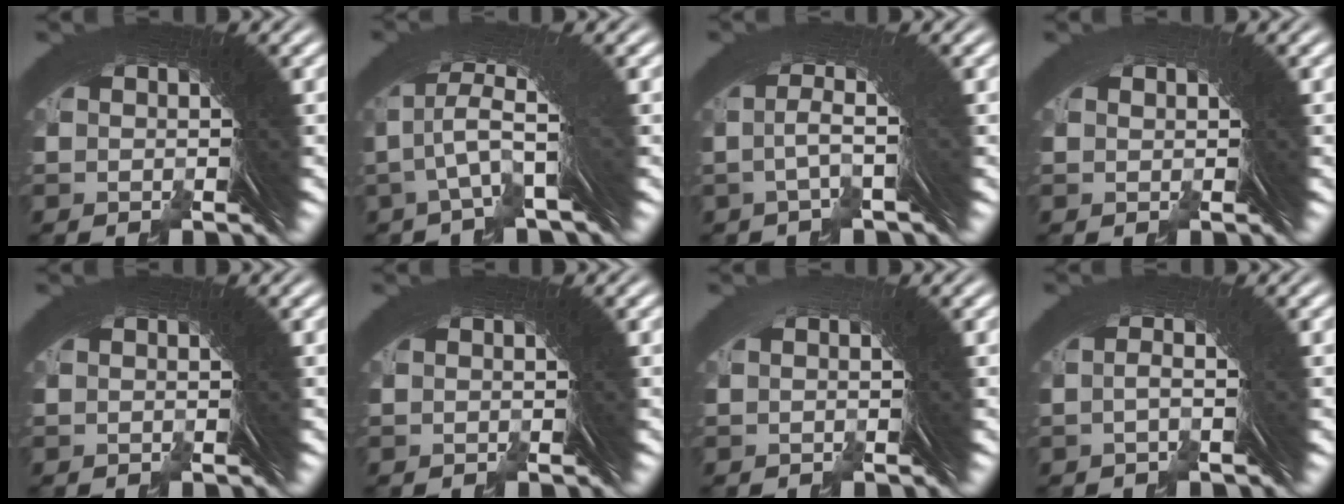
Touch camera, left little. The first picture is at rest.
{"total": 2.6, "force": [-0.2, 0.1, 2.6], "torque": [-0.047, -0.001, 0.004]}
{"total": 1.8, "force": [0.0, -0.7, 1.7], "torque": [-0.039, 0.002, 0.004]}
{"total": 0.7, "force": [-0.4, -0.4, -0.5], "torque": [0.011, 0.005, -0.004]}
{"total": 0.0}
{"total": 0.0}
{"total": 1.4, "force": [-0.6, -1.2, -0.3], "torque": [0.012, 0.008, -0.009]}
{"total": 1.2, "force": [-0.2, -0.7, 1.0], "torque": [-0.024, 0.007, -0.001]}